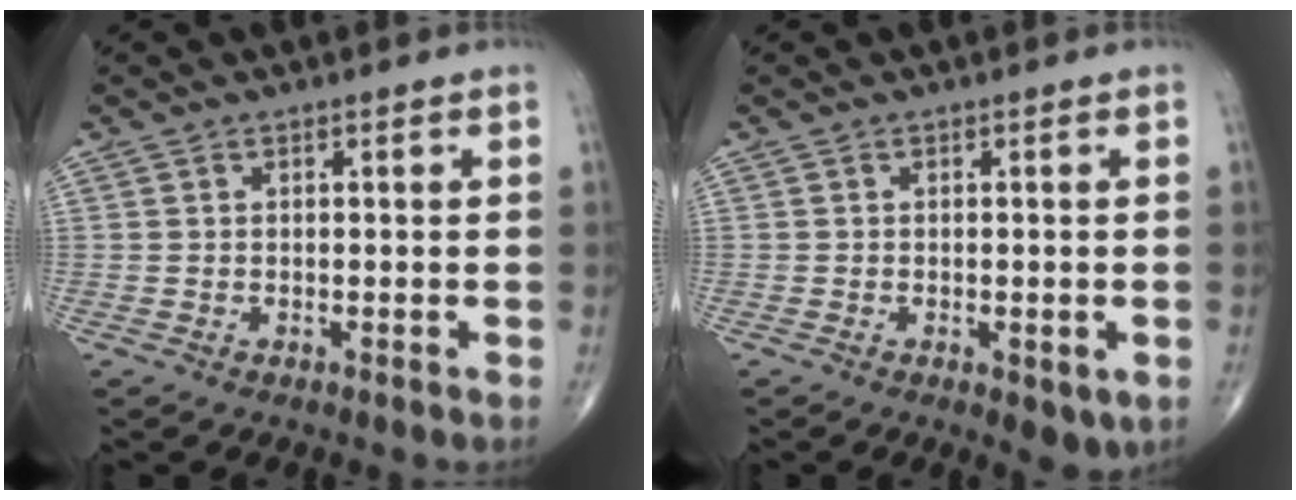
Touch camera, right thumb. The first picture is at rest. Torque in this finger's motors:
{"motor_torque": [-0.29, 0.08, 0.26, 0.10, 0.09]}